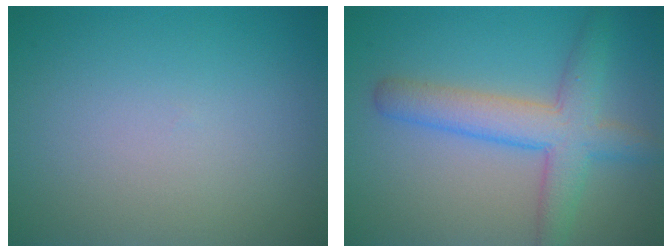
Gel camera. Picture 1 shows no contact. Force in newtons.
{"total": 5.4, "press": 5.4, "slide": 0.1}